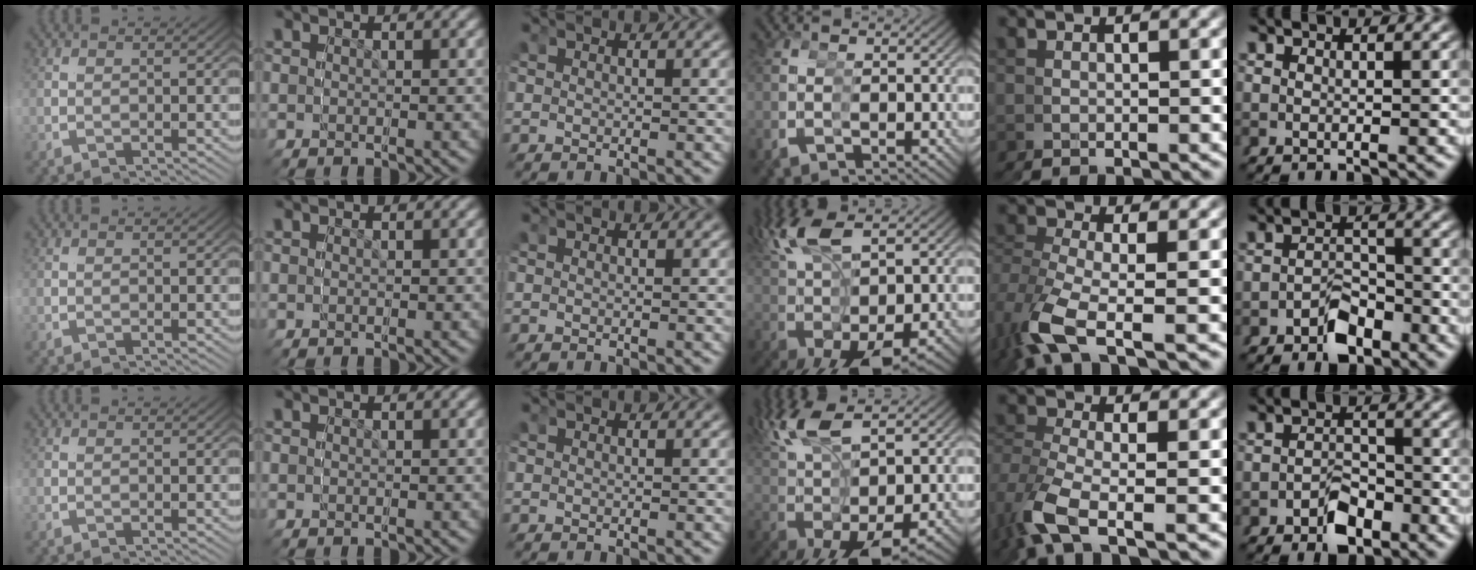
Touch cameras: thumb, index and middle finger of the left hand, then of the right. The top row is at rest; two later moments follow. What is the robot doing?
{"motion": "grasp_and_lifting", "object": "glasses"}